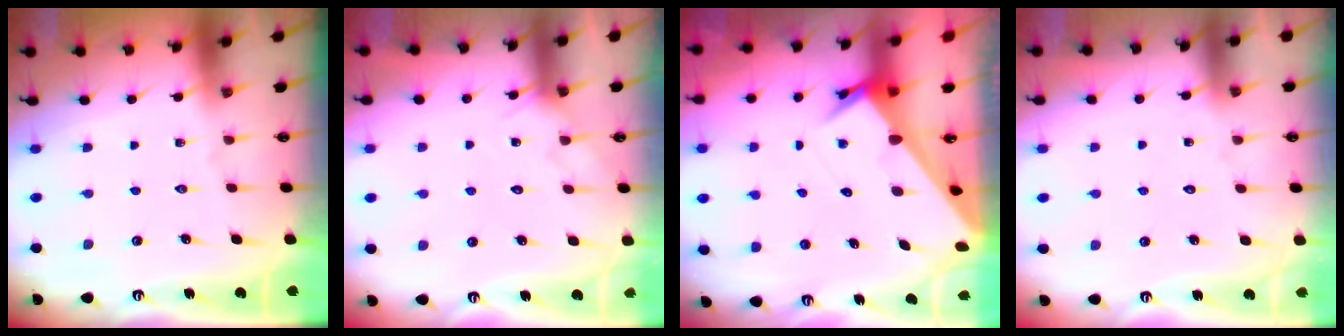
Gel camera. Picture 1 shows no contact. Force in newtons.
{"total": 5.3, "press": 5.2, "slide": 0.5}
{"total": 4.0, "press": 4.0, "slide": 0.2}
{"total": 3.8, "press": 3.8, "slide": 0.3}